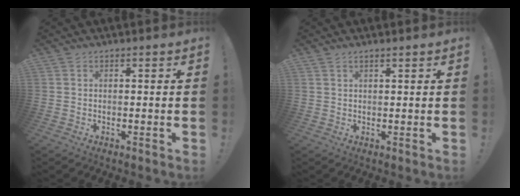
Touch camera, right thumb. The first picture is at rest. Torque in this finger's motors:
{"motor_torque": [0.00, -0.14, -0.15, 0.10, 0.01]}